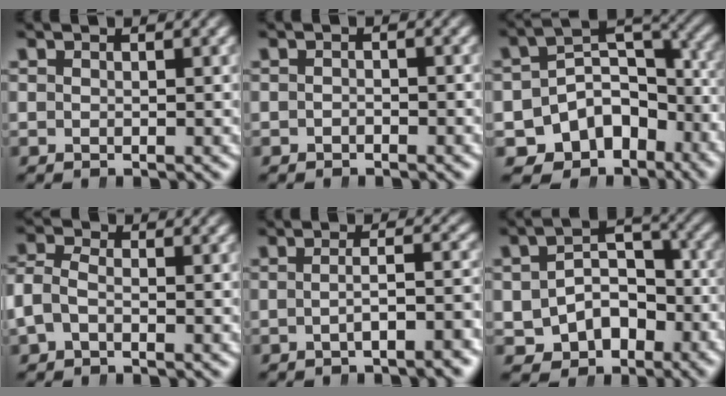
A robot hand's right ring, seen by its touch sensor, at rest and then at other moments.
{"total": 0.5, "force": [-0.5, -0.1, 0.0], "torque": [0.005, 0.001, -0.011]}
{"total": 14.7, "force": [-6.0, 11.5, 7.0], "torque": [-0.135, -0.051, -0.086]}
{"total": 3.5, "force": [-0.5, 2.8, 2.0], "torque": [-0.056, -0.011, -0.008]}
{"total": 3.3, "force": [-2.1, 0.0, 2.5], "torque": [-0.032, 0.000, -0.033]}
{"total": 8.3, "force": [-2.7, 6.9, 3.8], "torque": [-0.081, -0.036, -0.032]}